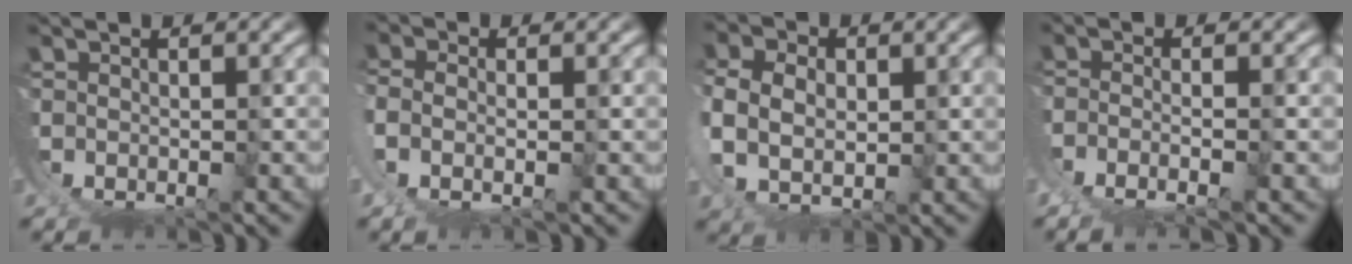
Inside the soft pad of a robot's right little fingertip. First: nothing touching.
{"total": 2.9, "force": [1.4, 1.0, 2.4], "torque": [-0.072, -0.010, 0.030]}
{"total": 5.4, "force": [2.6, 3.0, 3.6], "torque": [-0.087, -0.012, 0.055]}
{"total": 3.0, "force": [-0.6, 1.0, 2.8], "torque": [-0.062, -0.018, 0.000]}